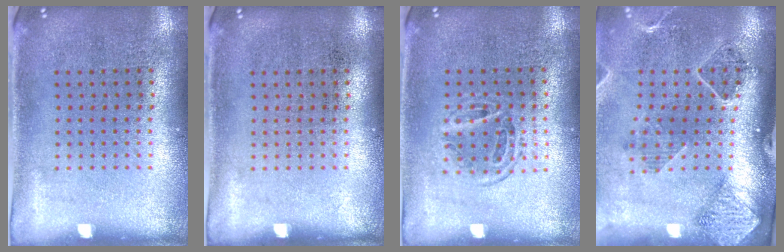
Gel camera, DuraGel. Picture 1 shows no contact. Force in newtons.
{"total": 0.0}
{"total": 1.1, "press": 0.9, "slide": 0.6}
{"total": 1.5, "press": 1.5, "slide": 0.1}